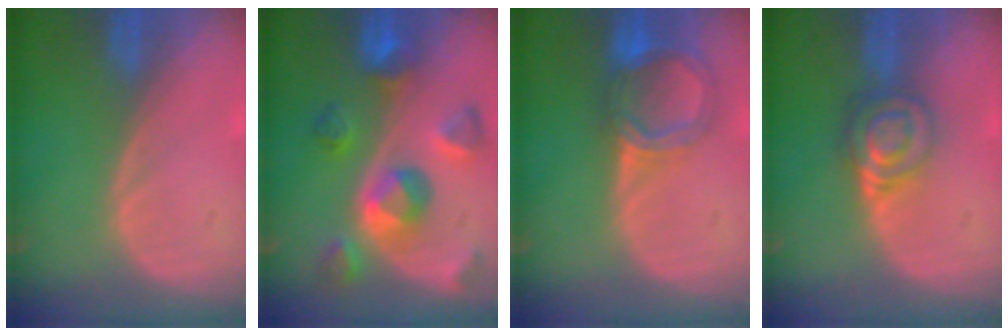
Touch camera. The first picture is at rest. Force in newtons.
{"total": 9.9, "press": 8.8, "slide": 4.6}
{"total": 6.4, "press": 5.8, "slide": 2.7}
{"total": 6.6, "press": 5.6, "slide": 3.4}